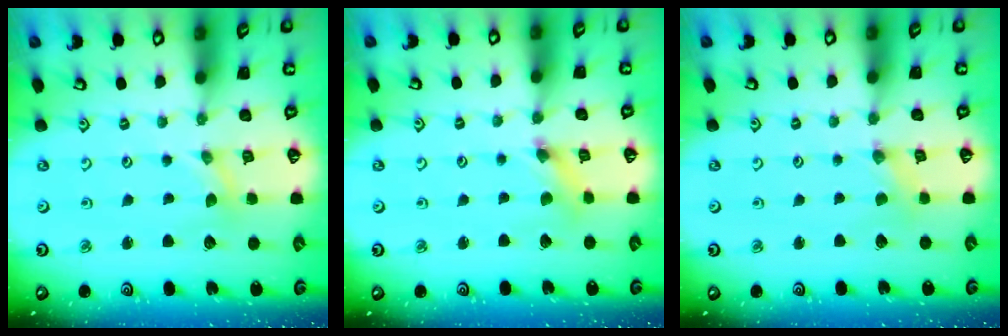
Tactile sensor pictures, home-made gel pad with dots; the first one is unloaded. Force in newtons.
{"total": 2.5, "press": 2.5, "slide": 0.1}
{"total": 0.8, "press": 0.8, "slide": 0.2}